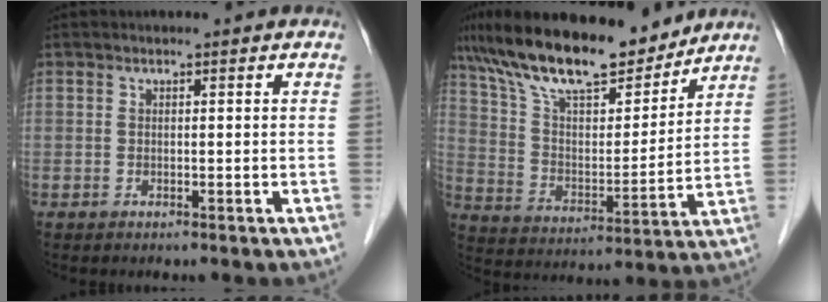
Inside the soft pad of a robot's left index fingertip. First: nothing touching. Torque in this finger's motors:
{"motor_torque": [0.84, -0.89, 0.75, 0.21]}